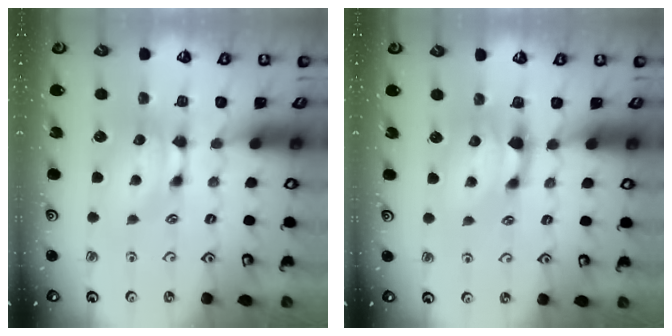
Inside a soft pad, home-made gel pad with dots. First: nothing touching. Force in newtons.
{"total": 1.2, "press": 0.2, "slide": 1.2}